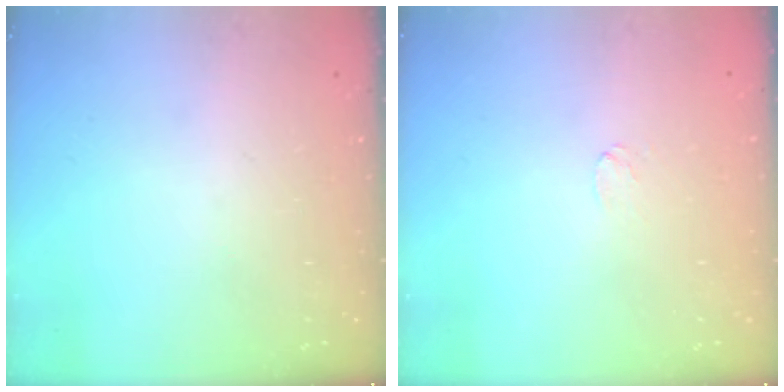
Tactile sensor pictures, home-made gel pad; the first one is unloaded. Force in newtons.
{"total": 2.9, "press": 2.9, "slide": 0.3}